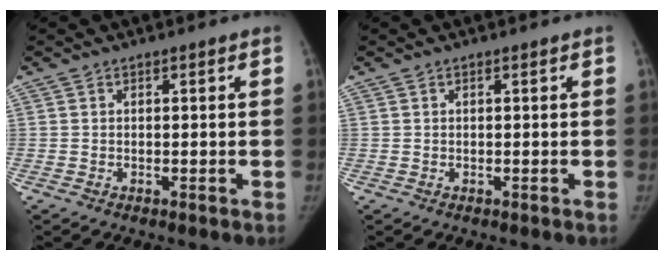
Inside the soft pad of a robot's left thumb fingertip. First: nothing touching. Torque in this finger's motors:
{"motor_torque": [0.02, -0.01, 0.06, -0.05, 0.00]}